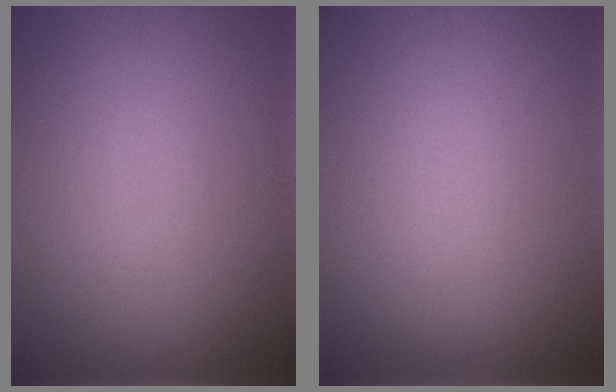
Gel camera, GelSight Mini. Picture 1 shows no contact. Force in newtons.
{"total": 0.0}